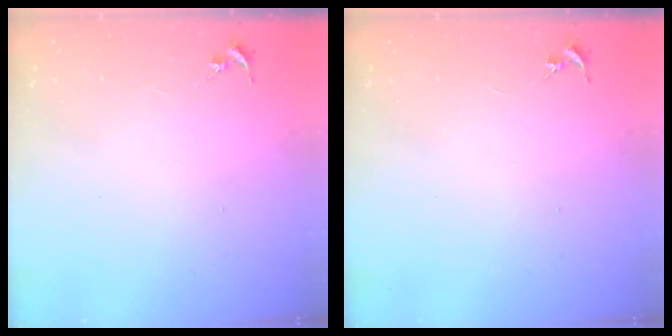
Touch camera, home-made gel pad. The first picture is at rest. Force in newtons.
{"total": 0.0}